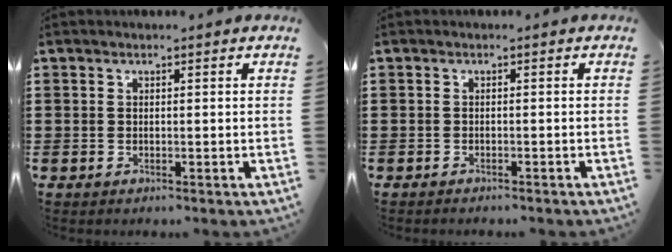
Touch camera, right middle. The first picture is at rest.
{"total": 0.6, "force": [-0.6, 0.0, 0.0], "torque": [-0.002, 0.000, -0.012]}